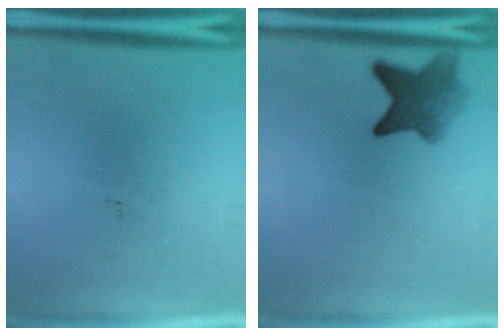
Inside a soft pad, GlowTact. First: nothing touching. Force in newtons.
{"total": 6.2}